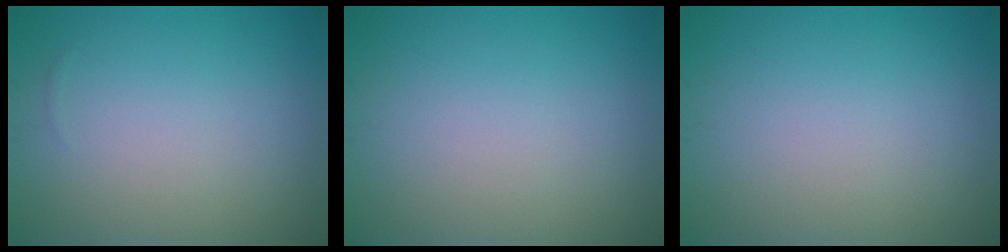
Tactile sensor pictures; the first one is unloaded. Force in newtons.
{"total": 0.0}
{"total": 0.0}